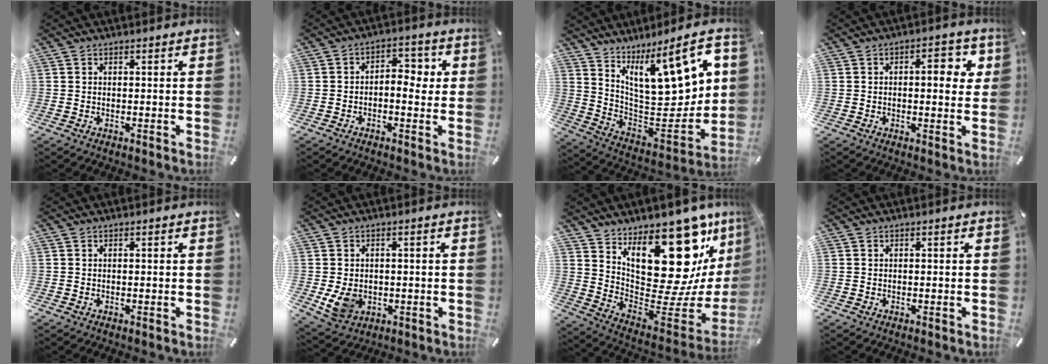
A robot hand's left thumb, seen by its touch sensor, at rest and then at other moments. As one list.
[{"total": 5.8, "force": [-0.8, 3.6, 4.5], "torque": [-0.062, 0.008, -0.023]}, {"total": 19.1, "force": [9.9, 8.9, 13.6], "torque": [-0.185, -0.076, 0.166]}, {"total": 6.8, "force": [1.4, 3.2, 5.8], "torque": [-0.066, -0.005, 0.011]}, {"total": 0.0}, {"total": 6.5, "force": [-0.8, 5.5, 3.5], "torque": [-0.079, -0.002, -0.016]}, {"total": 24.8, "force": [13.0, 12.9, 16.7], "torque": [-0.187, -0.119, 0.233]}, {"total": 0.0}]